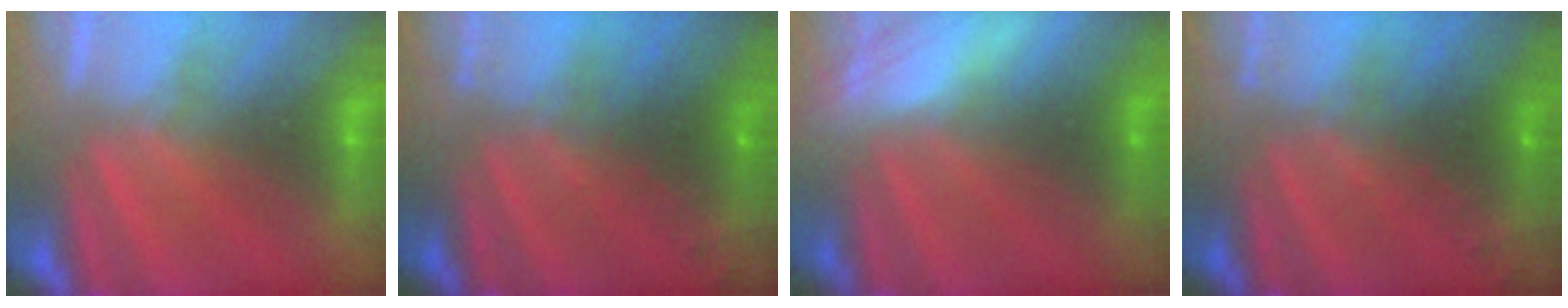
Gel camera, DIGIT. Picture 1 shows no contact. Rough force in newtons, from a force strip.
{"total": 7.4}
{"total": 2.9}
{"total": 7.4}